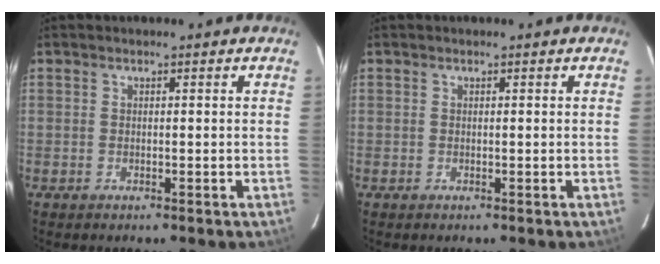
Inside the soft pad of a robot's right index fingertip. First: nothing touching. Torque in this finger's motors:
{"motor_torque": [-0.04, 0.00, 0.02, 0.01]}